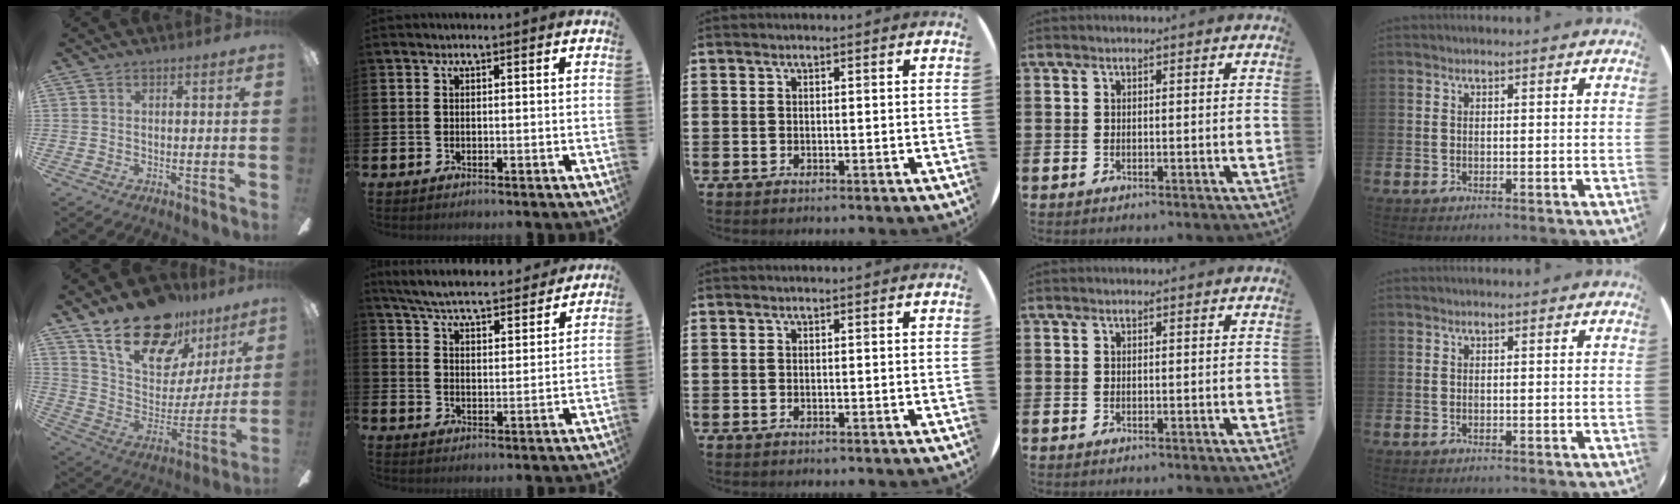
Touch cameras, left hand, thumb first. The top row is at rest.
{"thumb": {"total": 22.3, "force": [16.2, 10.8, 11.0], "torque": [-0.188, -0.099, 0.291]}, "index": {"total": 6.4, "force": [6.2, 0.7, 1.5], "torque": [-0.054, -0.042, 0.107]}}